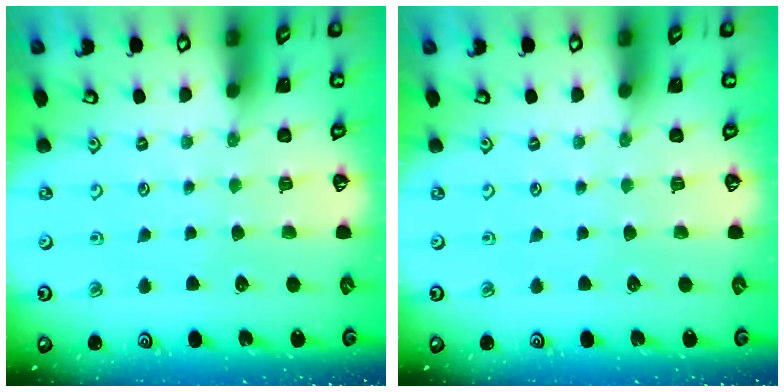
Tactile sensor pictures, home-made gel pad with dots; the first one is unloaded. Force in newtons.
{"total": 0.0}